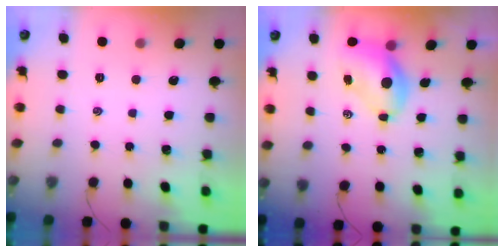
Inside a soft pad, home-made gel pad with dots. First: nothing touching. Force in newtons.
{"total": 6.6, "press": 6.5, "slide": 1.3}